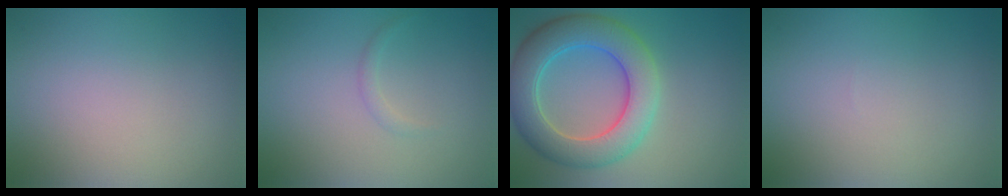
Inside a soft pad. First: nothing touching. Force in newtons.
{"total": 0.7, "press": 0.7, "slide": 0.0}
{"total": 7.5, "press": 7.5, "slide": 0.6}
{"total": 0.0}